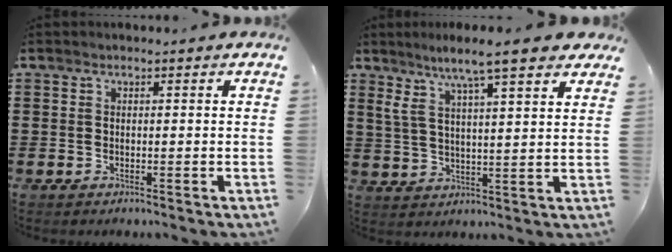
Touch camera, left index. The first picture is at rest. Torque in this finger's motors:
{"motor_torque": [2.14, 0.00, 0.46, 0.21]}